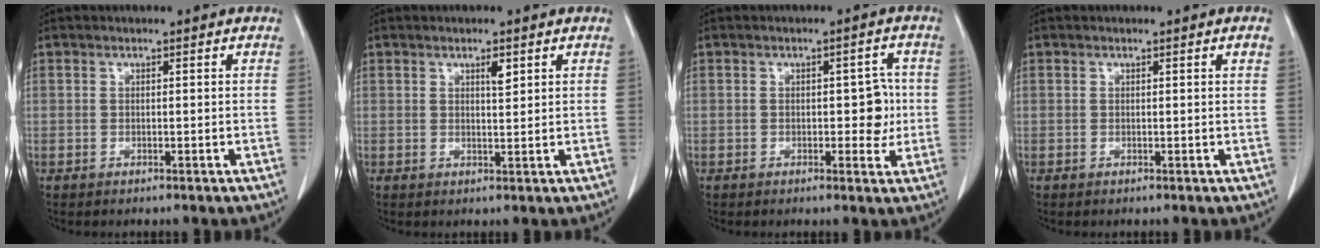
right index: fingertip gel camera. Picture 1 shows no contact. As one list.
[{"total": 2.0, "force": [1.1, 0.4, 1.6], "torque": [-0.026, -0.003, 0.017]}, {"total": 4.3, "force": [-0.1, 2.1, 3.8], "torque": [-0.042, 0.011, 0.001]}, {"total": 0.6, "force": [0.3, -0.1, 0.5], "torque": [-0.008, -0.001, 0.004]}]